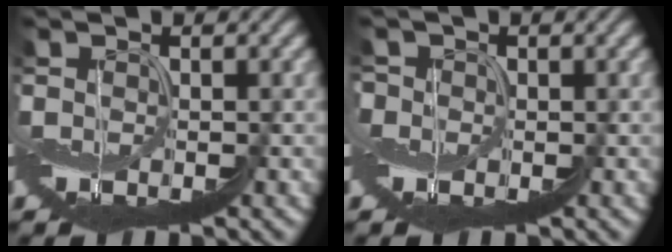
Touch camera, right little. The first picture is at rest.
{"total": 2.0, "force": [0.3, 1.9, 0.6], "torque": [-0.001, 0.017, -0.020]}